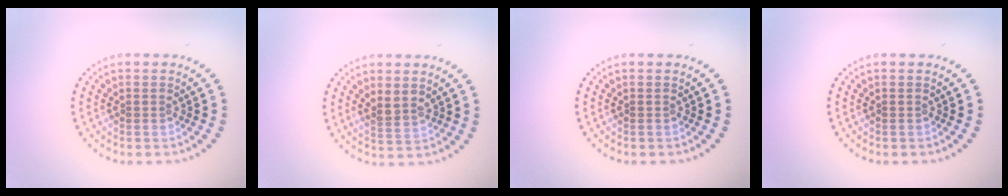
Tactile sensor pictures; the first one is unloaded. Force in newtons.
{"total": 1.8, "press": 1.6, "slide": 0.8}
{"total": 0.0}
{"total": 0.0}